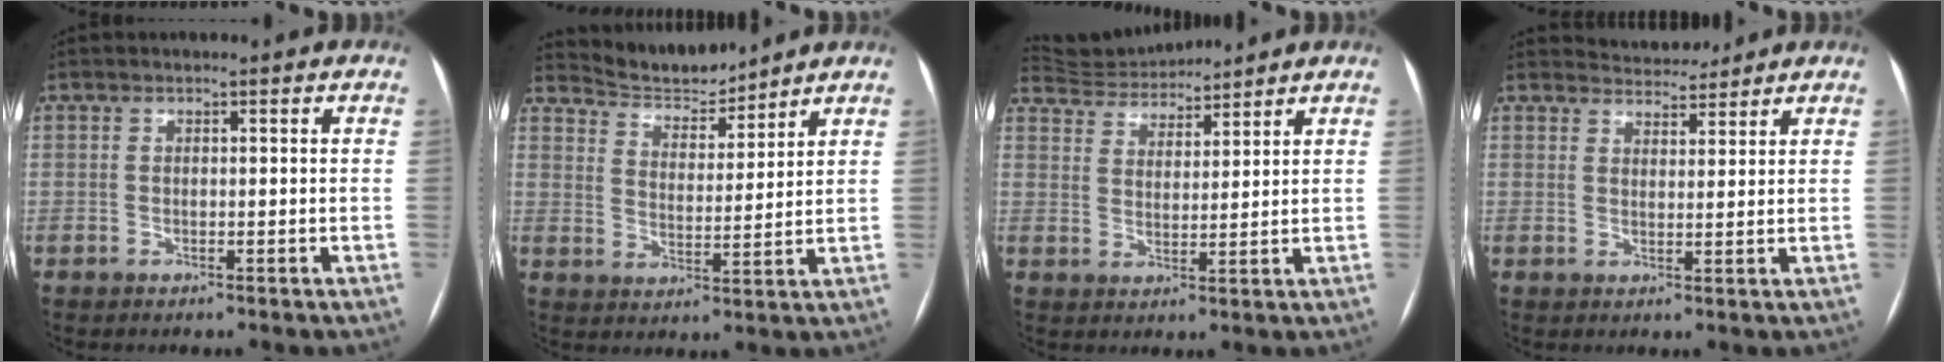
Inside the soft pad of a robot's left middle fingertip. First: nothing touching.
{"total": 7.3, "force": [7.2, 0.7, 0.1], "torque": [-0.011, 0.005, 0.135]}
{"total": 7.7, "force": [7.6, 0.6, 0.7], "torque": [-0.022, 0.023, 0.138]}
{"total": 4.7, "force": [4.6, 0.9, 0.0], "torque": [-0.004, 0.012, 0.069]}